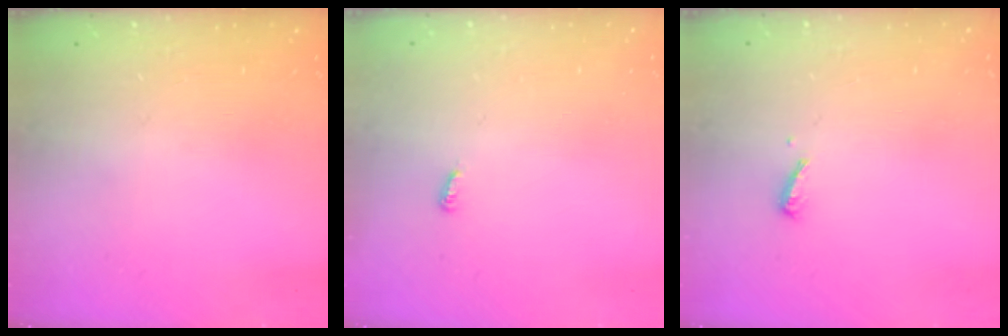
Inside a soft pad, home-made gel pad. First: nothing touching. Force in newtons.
{"total": 2.9, "press": 2.9, "slide": 0.3}
{"total": 7.1, "press": 7.0, "slide": 0.8}